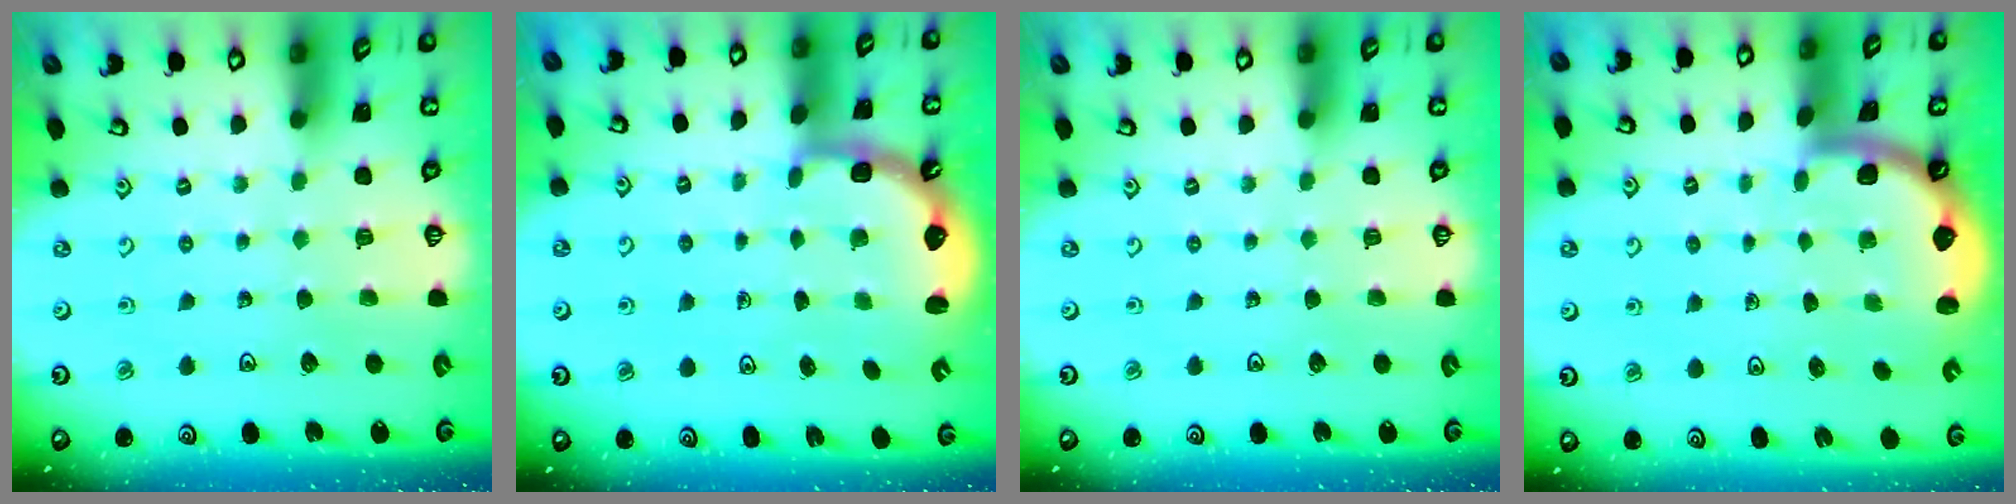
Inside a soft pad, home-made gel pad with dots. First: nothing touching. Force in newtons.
{"total": 2.8, "press": 2.2, "slide": 1.8}
{"total": 0.0}
{"total": 1.6, "press": 1.6, "slide": 0.1}